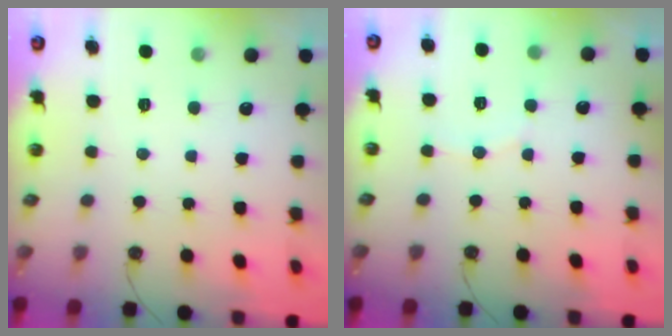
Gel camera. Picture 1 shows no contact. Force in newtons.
{"total": 5.8, "press": 5.5, "slide": 1.7}